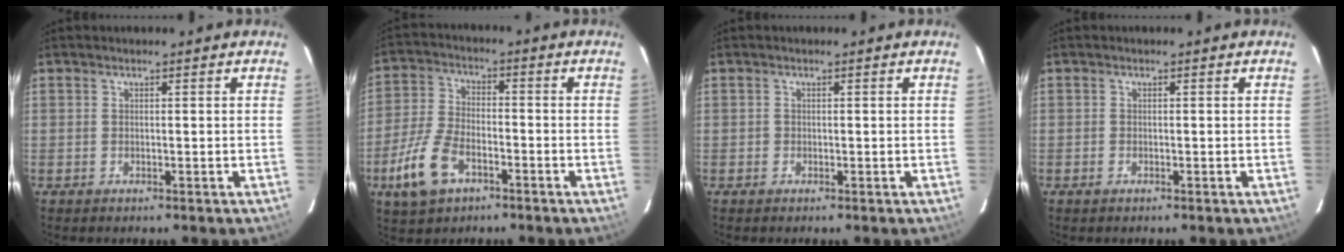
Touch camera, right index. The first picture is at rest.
{"total": 10.8, "force": [-5.4, 5.7, 7.4], "torque": [-0.172, -0.001, -0.101]}
{"total": 0.6, "force": [-0.2, 0.6, 0.0], "torque": [0.004, 0.000, -0.004]}
{"total": 0.7, "force": [-0.5, 0.4, 0.3], "torque": [-0.004, 0.000, -0.010]}